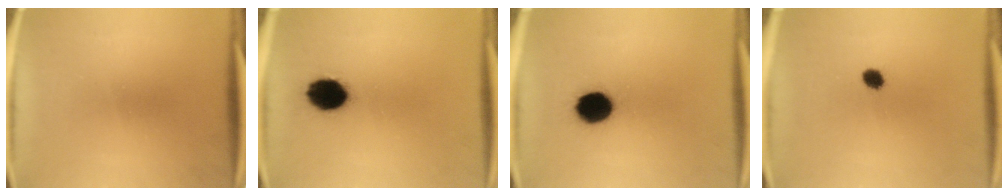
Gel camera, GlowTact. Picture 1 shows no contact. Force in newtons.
{"total": 10.0}
{"total": 10.5}
{"total": 2.8}